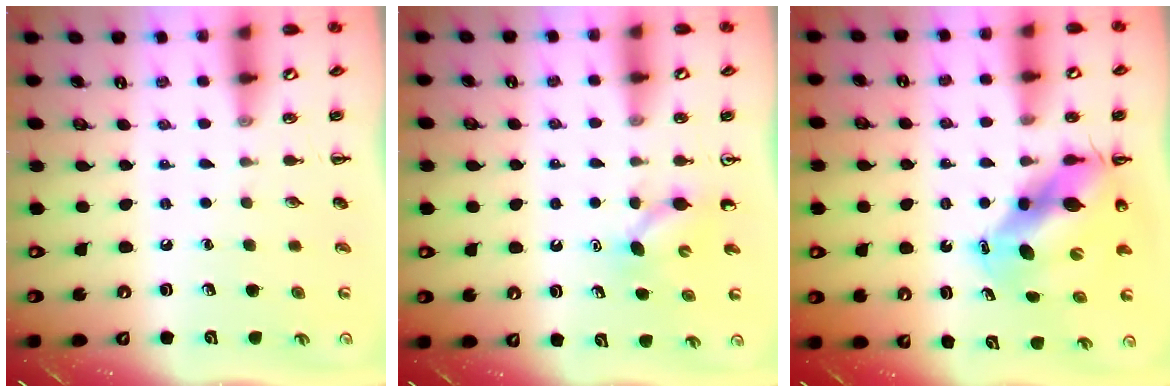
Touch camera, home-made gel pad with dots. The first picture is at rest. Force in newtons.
{"total": 2.9, "press": 2.7, "slide": 1.1}
{"total": 10.9, "press": 10.5, "slide": 2.9}